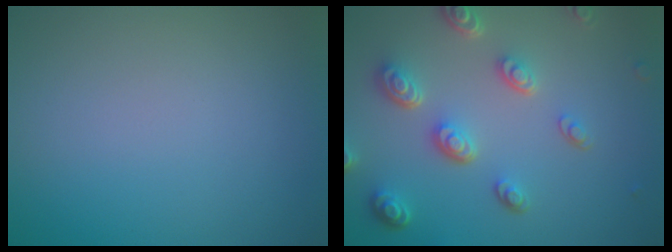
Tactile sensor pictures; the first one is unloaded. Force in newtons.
{"total": 5.0, "press": 3.7, "slide": 3.3}